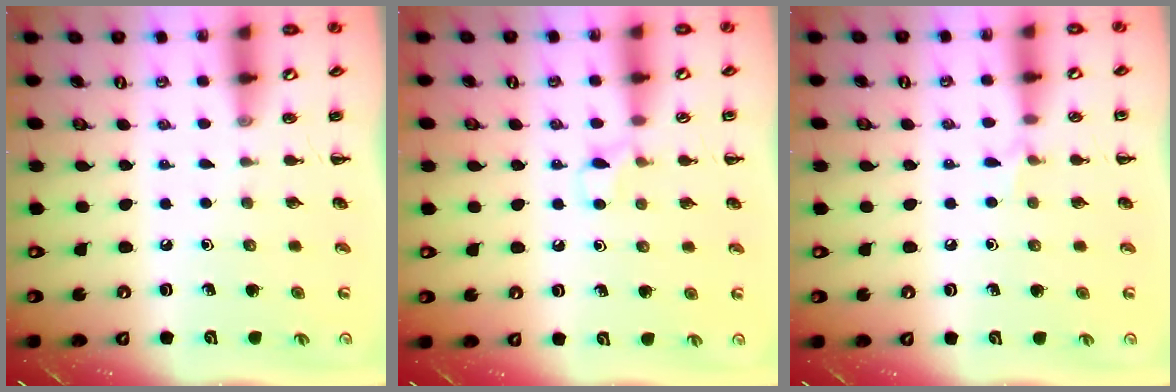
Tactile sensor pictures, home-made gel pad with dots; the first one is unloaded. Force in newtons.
{"total": 5.7, "press": 5.3, "slide": 2.0}
{"total": 4.4, "press": 4.1, "slide": 1.6}